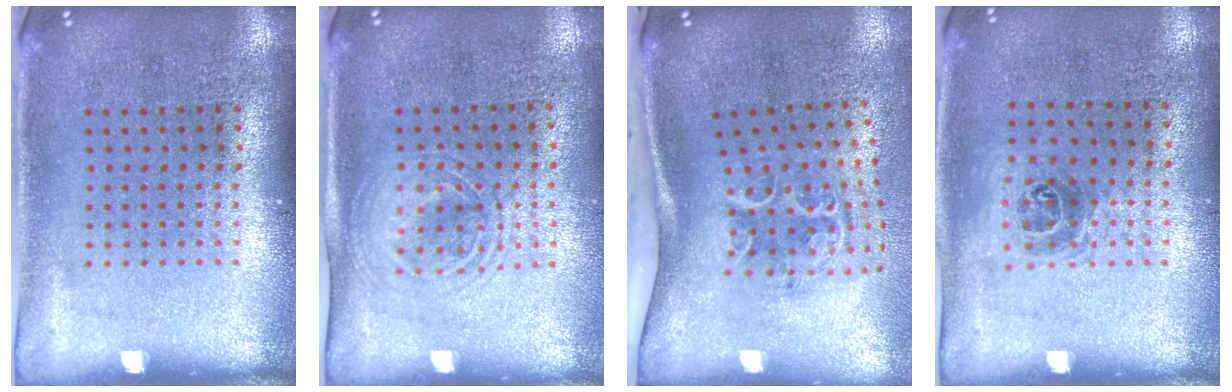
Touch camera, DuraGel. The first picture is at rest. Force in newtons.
{"total": 1.5, "press": 1.3, "slide": 0.6}
{"total": 1.7, "press": 1.3, "slide": 1.1}
{"total": 0.9, "press": 0.8, "slide": 0.5}